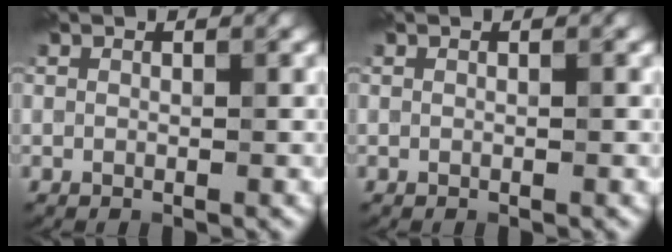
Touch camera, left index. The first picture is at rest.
{"total": 0.0}